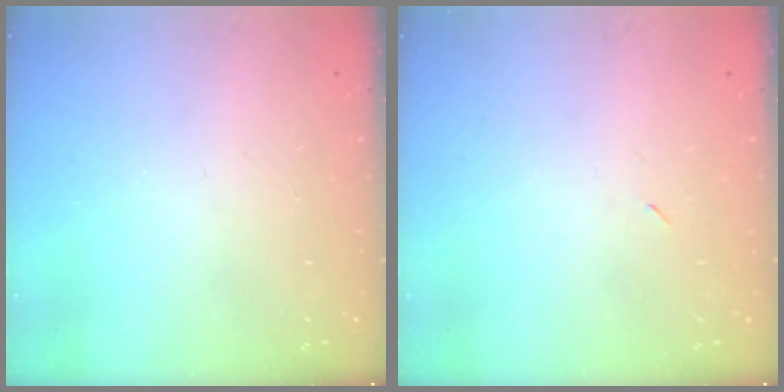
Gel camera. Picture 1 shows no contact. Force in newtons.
{"total": 2.3, "press": 2.0, "slide": 1.2}